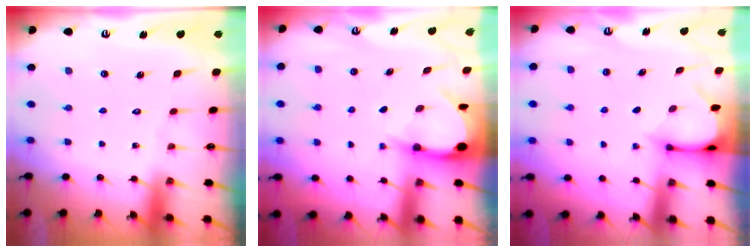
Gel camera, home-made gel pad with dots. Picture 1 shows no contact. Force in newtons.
{"total": 4.3, "press": 4.2, "slide": 0.6}
{"total": 3.3, "press": 3.3, "slide": 0.3}